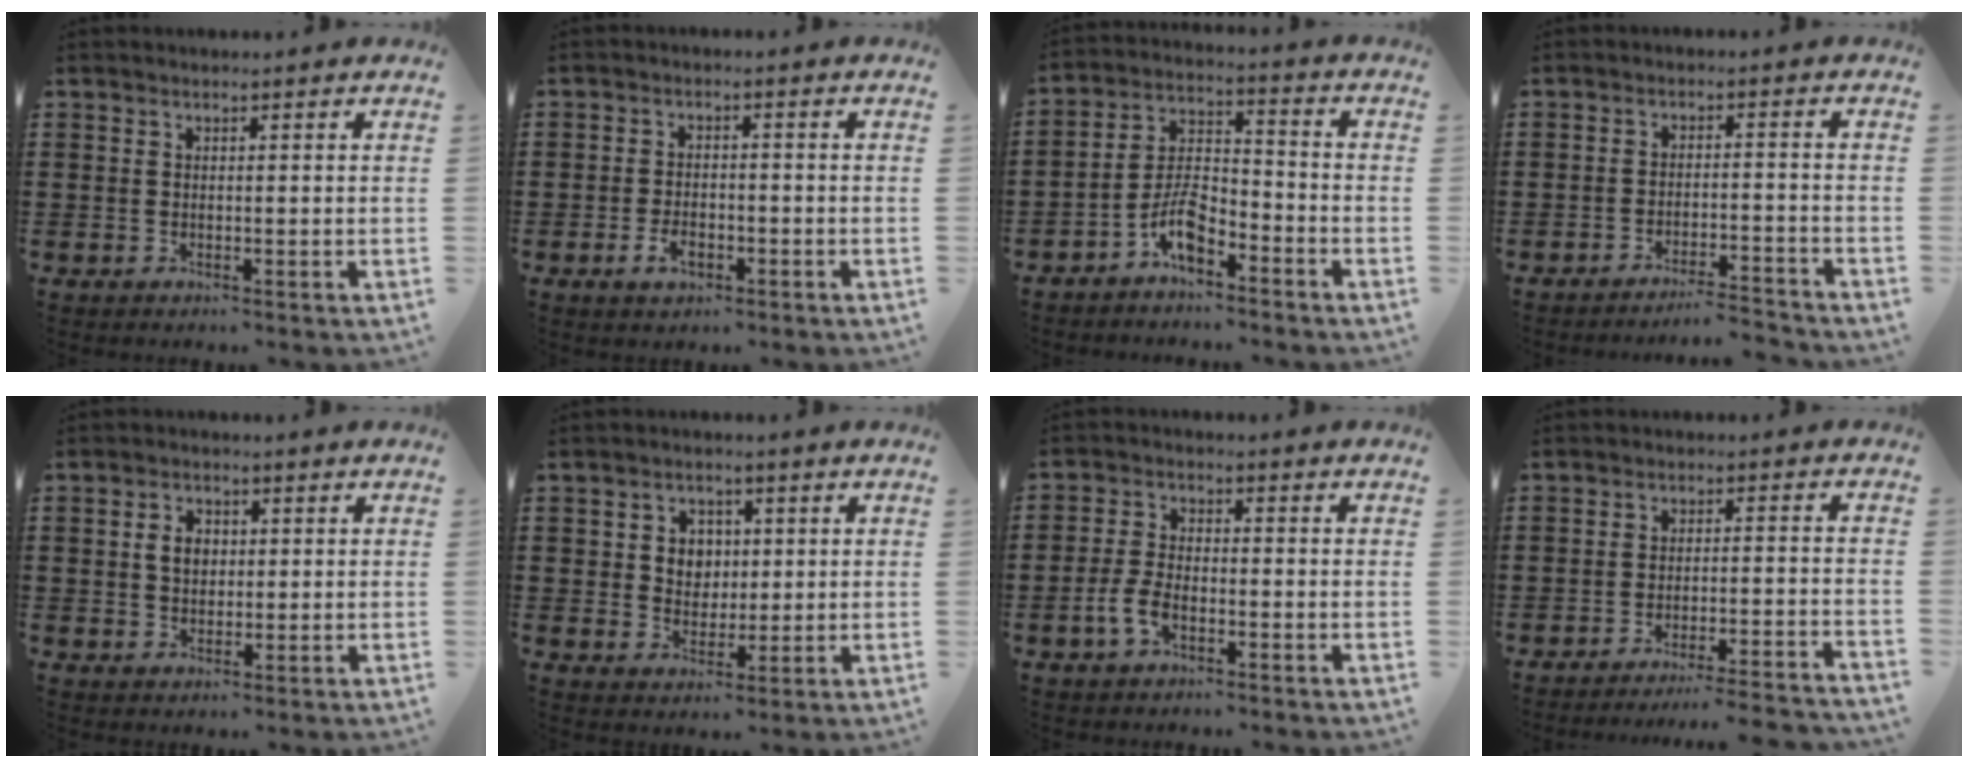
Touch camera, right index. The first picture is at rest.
{"total": 3.3, "force": [-1.5, 1.8, 2.4], "torque": [-0.042, 0.002, -0.028]}
{"total": 6.7, "force": [-4.4, 2.7, 4.3], "torque": [-0.102, 0.005, -0.089]}
{"total": 3.9, "force": [-3.8, -0.3, 0.7], "torque": [-0.016, -0.004, -0.080]}
{"total": 3.3, "force": [0.5, 2.4, 2.2], "torque": [-0.049, 0.013, 0.007]}
{"total": 4.3, "force": [0.9, 3.9, 1.5], "torque": [-0.037, 0.013, 0.010]}
{"total": 4.3, "force": [-2.0, 2.1, 3.2], "torque": [-0.076, 0.000, -0.042]}
{"total": 4.1, "force": [-3.9, -0.7, 1.0], "torque": [-0.019, -0.011, -0.080]}